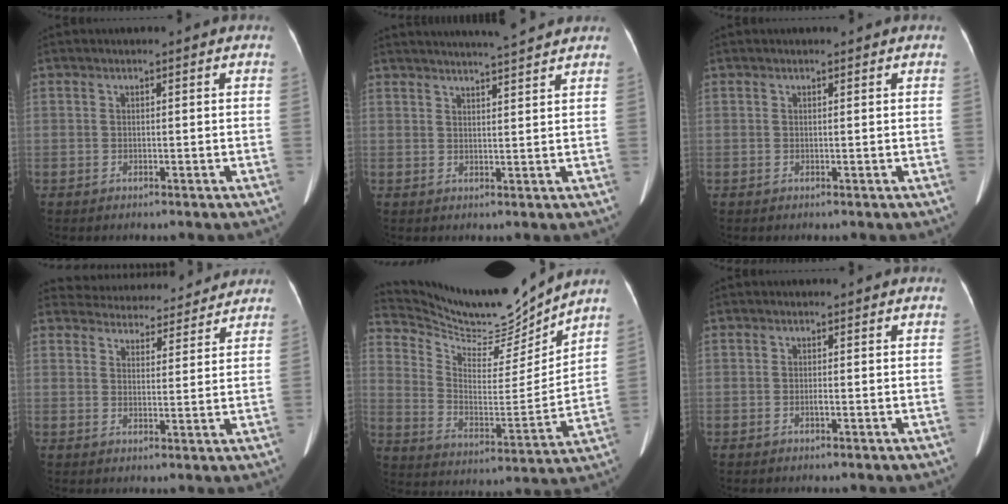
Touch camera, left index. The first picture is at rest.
{"total": 8.9, "force": [8.2, -0.7, 3.3], "torque": [-0.049, 0.004, 0.104]}
{"total": 0.8, "force": [0.8, 0.0, 0.3], "torque": [-0.008, -0.005, 0.008]}
{"total": 14.4, "force": [13.8, 3.5, 2.0], "torque": [-0.014, 0.010, 0.174]}
{"total": 15.8, "force": [15.4, 1.2, 3.6], "torque": [-0.089, -0.044, 0.258]}
{"total": 0.6, "force": [-0.1, -0.1, 0.5], "torque": [-0.007, 0.003, -0.001]}